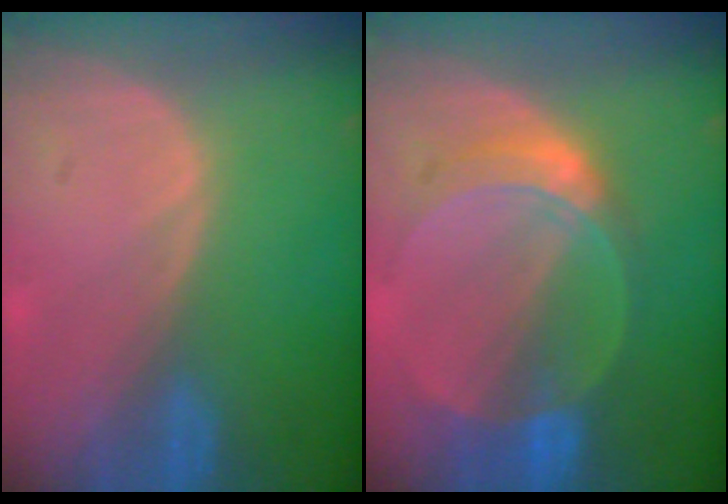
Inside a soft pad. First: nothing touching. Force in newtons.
{"total": 7.1, "press": 6.2, "slide": 3.4}